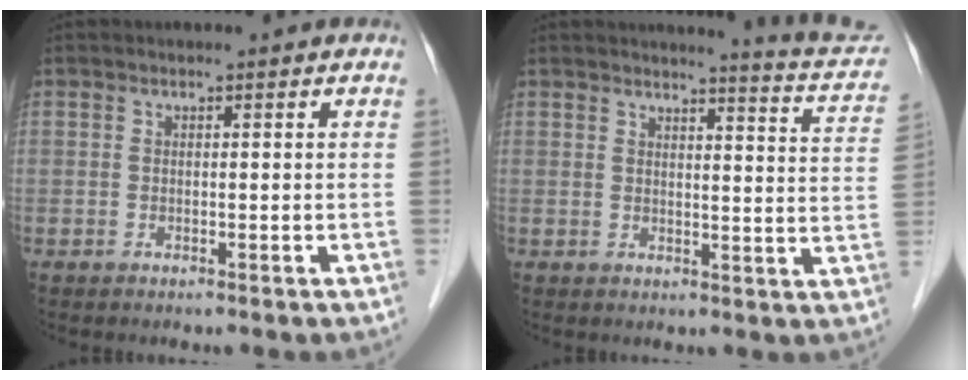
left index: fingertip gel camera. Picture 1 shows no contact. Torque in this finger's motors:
{"motor_torque": [0.60, -0.77, 0.26, 0.04]}